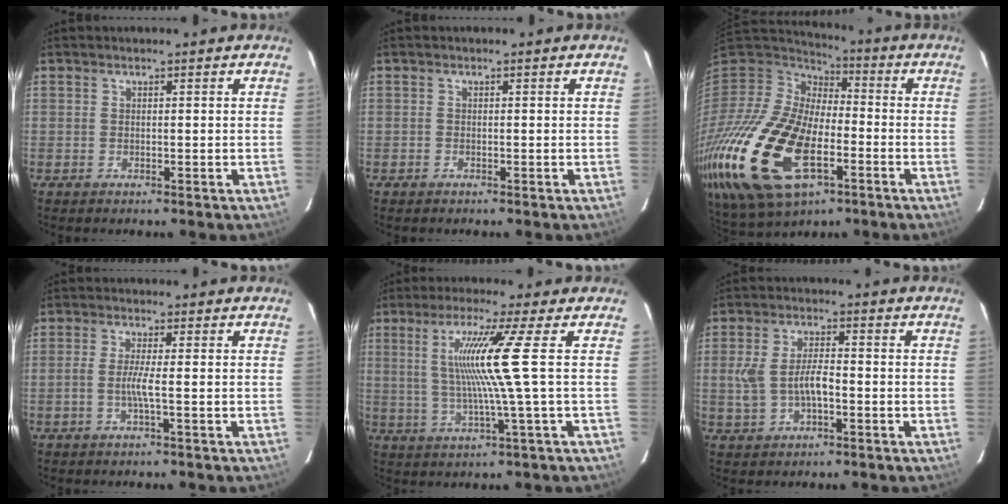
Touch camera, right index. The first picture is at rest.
{"total": 0.6, "force": [-0.4, 0.3, 0.0], "torque": [-0.003, 0.001, -0.009]}
{"total": 32.5, "force": [-12.0, 18.6, 23.8], "torque": [-0.560, -0.051, -0.216]}
{"total": 2.9, "force": [-0.9, -0.6, 2.7], "torque": [-0.057, -0.003, -0.021]}
{"total": 10.1, "force": [1.3, -2.6, 9.7], "torque": [-0.176, -0.008, 0.031]}
{"total": 6.8, "force": [-1.4, 3.2, 5.8], "torque": [-0.123, 0.007, -0.020]}